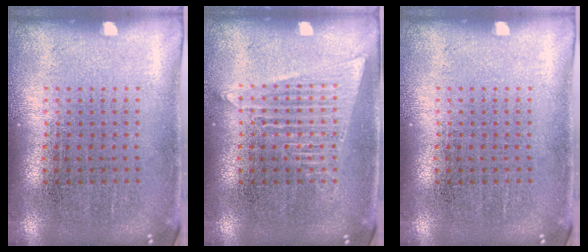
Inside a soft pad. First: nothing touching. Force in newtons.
{"total": 1.9, "press": 1.9, "slide": 0.2}
{"total": 0.0}